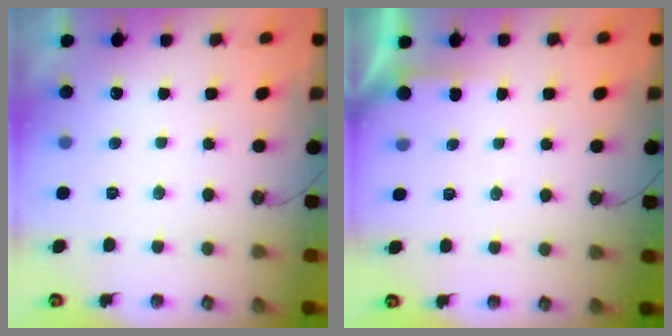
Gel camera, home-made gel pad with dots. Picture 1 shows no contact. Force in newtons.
{"total": 1.5, "press": 1.5, "slide": 0.2}